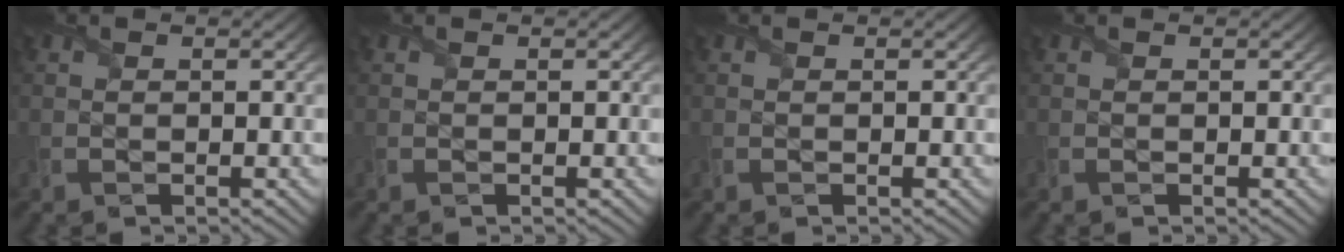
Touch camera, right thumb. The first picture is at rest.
{"total": 0.0}
{"total": 0.0}
{"total": 0.0}